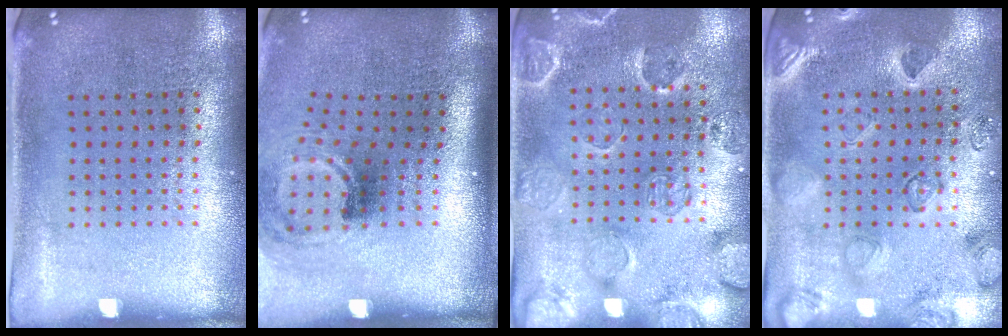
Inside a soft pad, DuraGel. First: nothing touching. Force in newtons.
{"total": 1.8, "press": 1.1, "slide": 1.4}
{"total": 2.5, "press": 2.1, "slide": 1.4}
{"total": 2.3, "press": 2.1, "slide": 1.0}